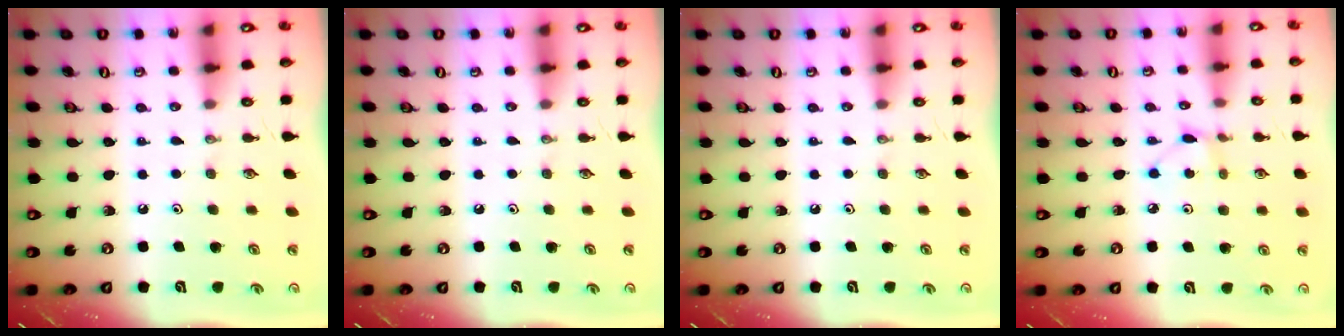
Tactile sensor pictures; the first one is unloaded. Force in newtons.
{"total": 0.0}
{"total": 0.0}
{"total": 3.9, "press": 3.8, "slide": 0.5}